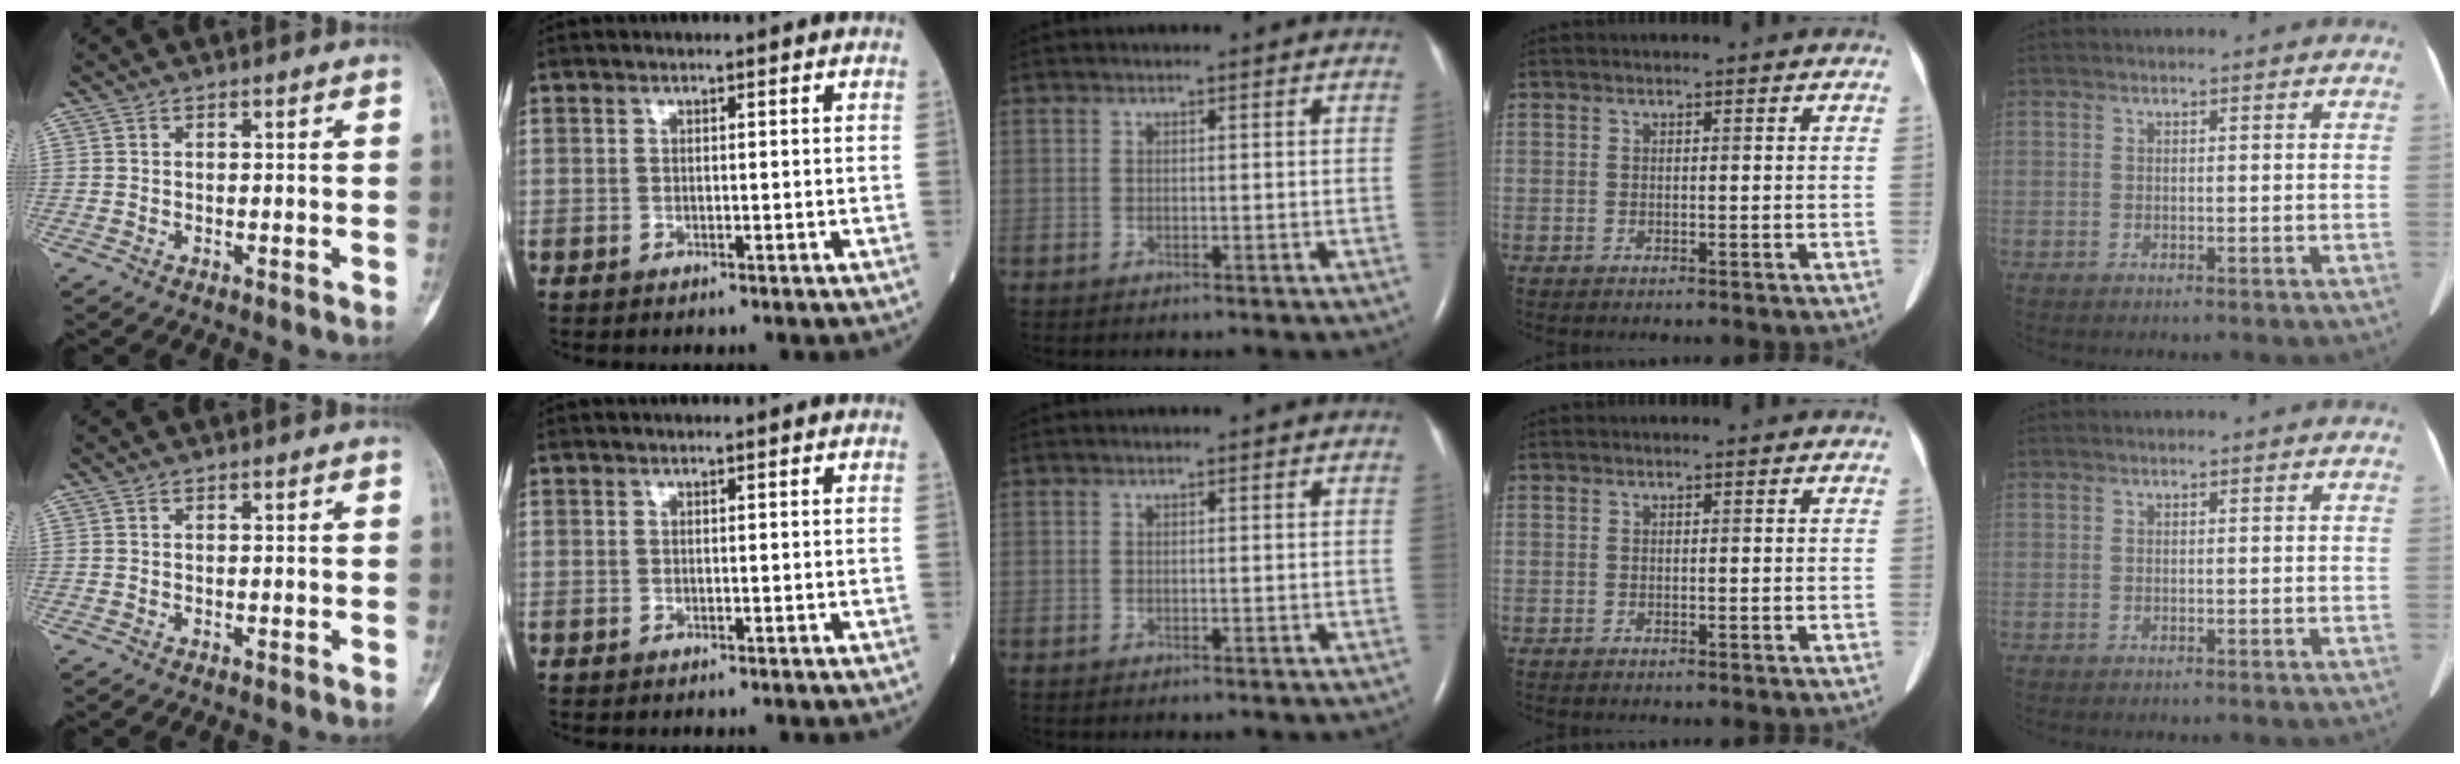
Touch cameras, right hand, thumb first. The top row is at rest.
{}